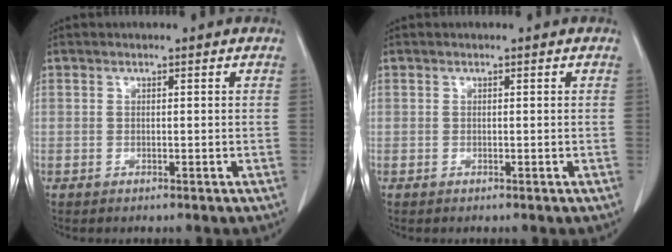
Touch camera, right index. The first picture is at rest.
{"total": 0.0}